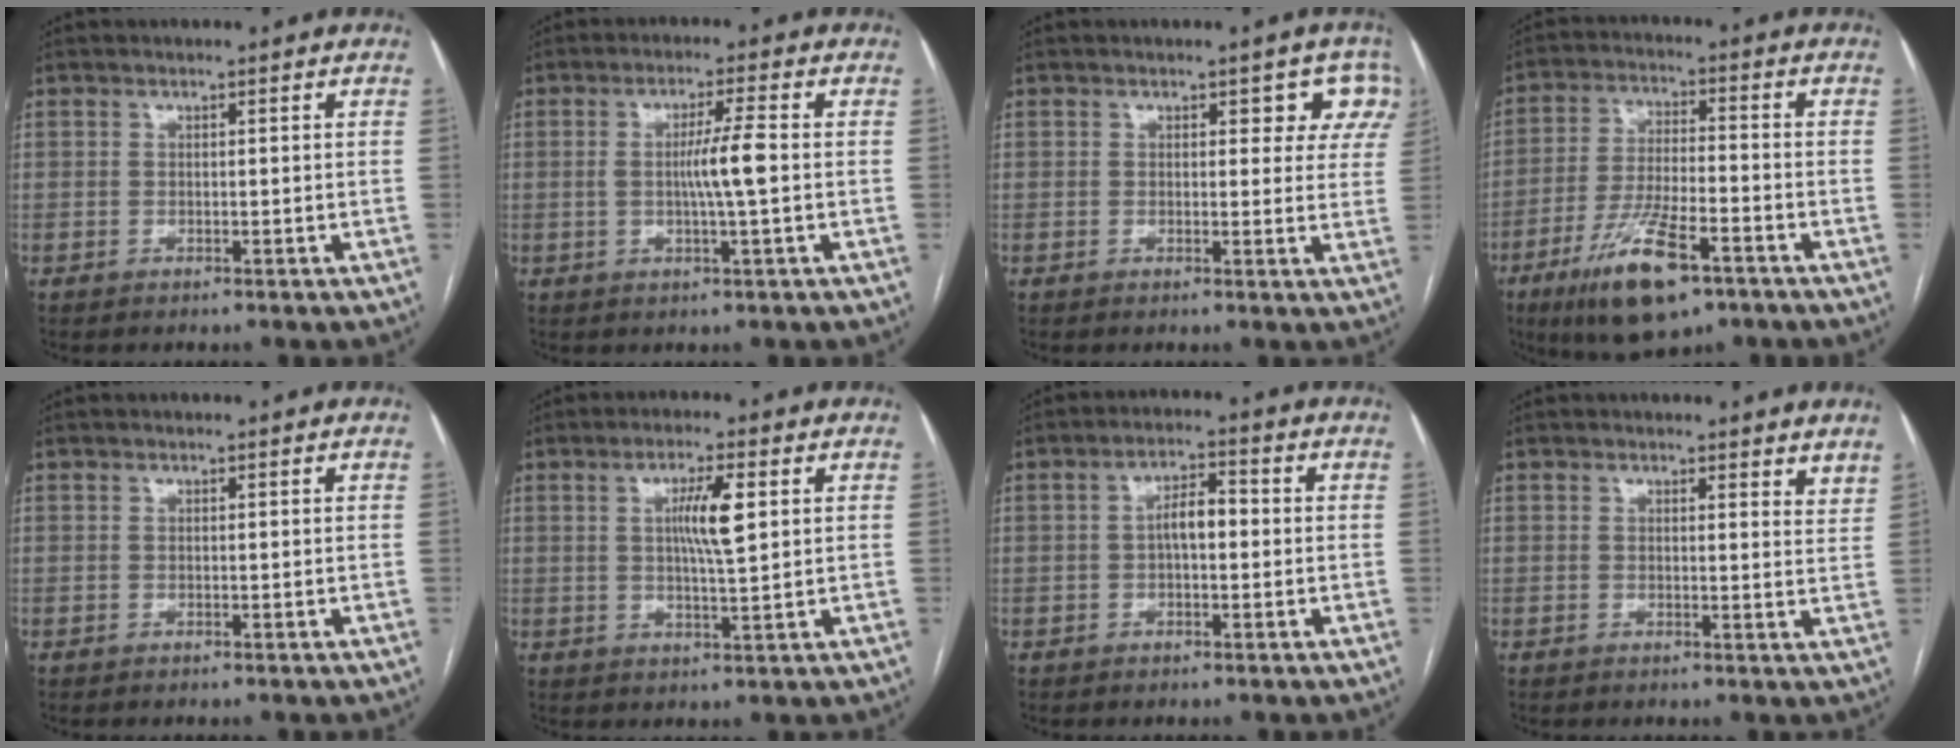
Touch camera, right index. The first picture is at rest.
{"total": 5.2, "force": [-0.2, -0.4, 5.2], "torque": [-0.091, 0.000, -0.005]}
{"total": 5.3, "force": [3.4, 3.2, 2.6], "torque": [0.001, -0.002, 0.019]}
{"total": 13.4, "force": [-7.7, 3.5, 10.4], "torque": [-0.202, -0.018, -0.129]}
{"total": 0.0}
{"total": 6.0, "force": [1.4, 0.4, 5.9], "torque": [-0.106, 0.000, 0.025]}
{"total": 4.3, "force": [-0.1, 1.7, 3.9], "torque": [-0.070, 0.017, -0.004]}
{"total": 4.3, "force": [3.9, 1.1, 1.4], "torque": [-0.007, -0.015, 0.030]}